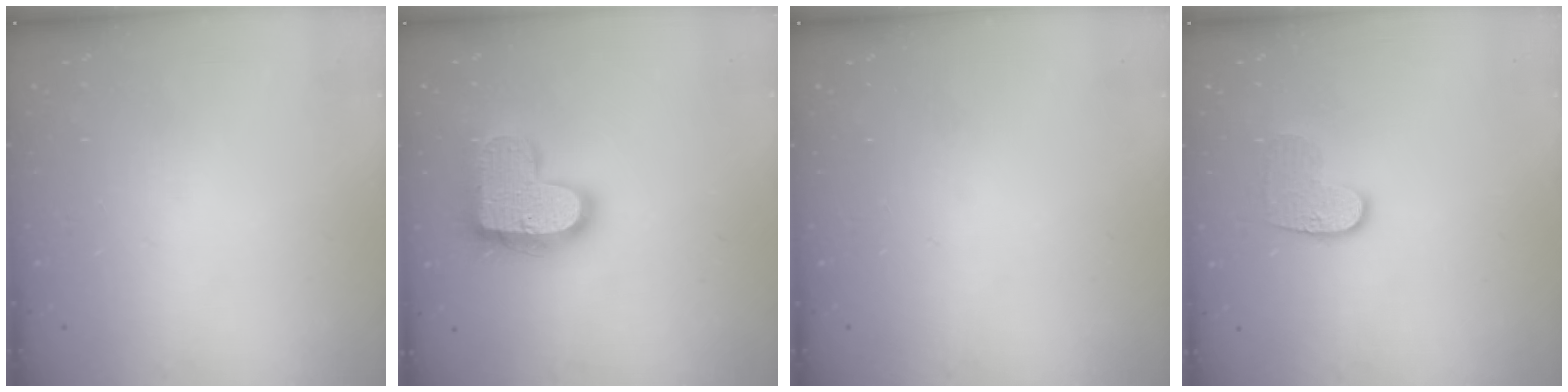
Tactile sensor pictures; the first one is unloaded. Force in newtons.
{"total": 17.8, "press": 17.7, "slide": 1.1}
{"total": 0.0}
{"total": 8.0, "press": 8.0, "slide": 0.3}